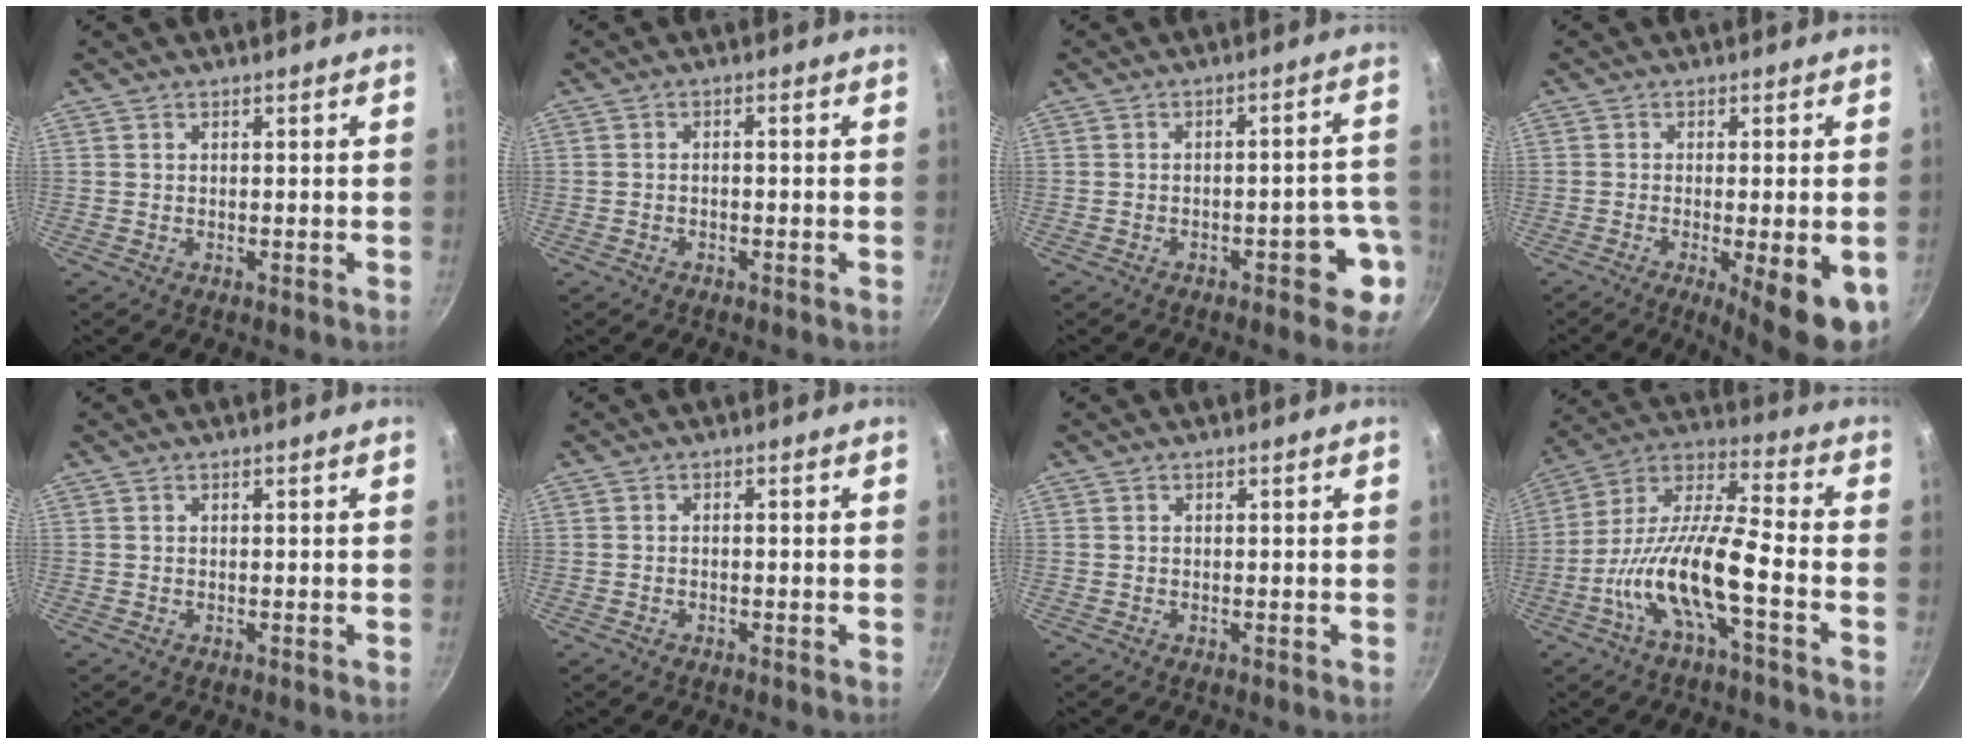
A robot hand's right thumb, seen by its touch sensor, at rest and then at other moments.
{"total": 1.2, "force": [-0.7, 0.5, 0.9], "torque": [-0.019, 0.014, -0.013]}
{"total": 6.5, "force": [-2.9, 3.0, 5.0], "torque": [-0.030, 0.043, -0.031]}
{"total": 11.9, "force": [-4.1, 2.7, 10.9], "torque": [-0.138, -0.003, -0.051]}
{"total": 0.0}
{"total": 0.7, "force": [-0.5, 0.3, 0.4], "torque": [-0.014, 0.007, -0.009]}
{"total": 0.0}
{"total": 15.6, "force": [-5.7, 4.0, 14.0], "torque": [-0.267, 0.046, -0.122]}